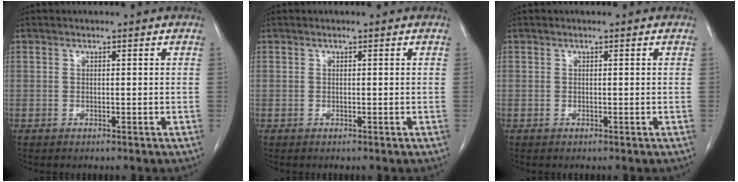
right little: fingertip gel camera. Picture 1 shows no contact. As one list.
[{"total": 0.0}, {"total": 0.0}]